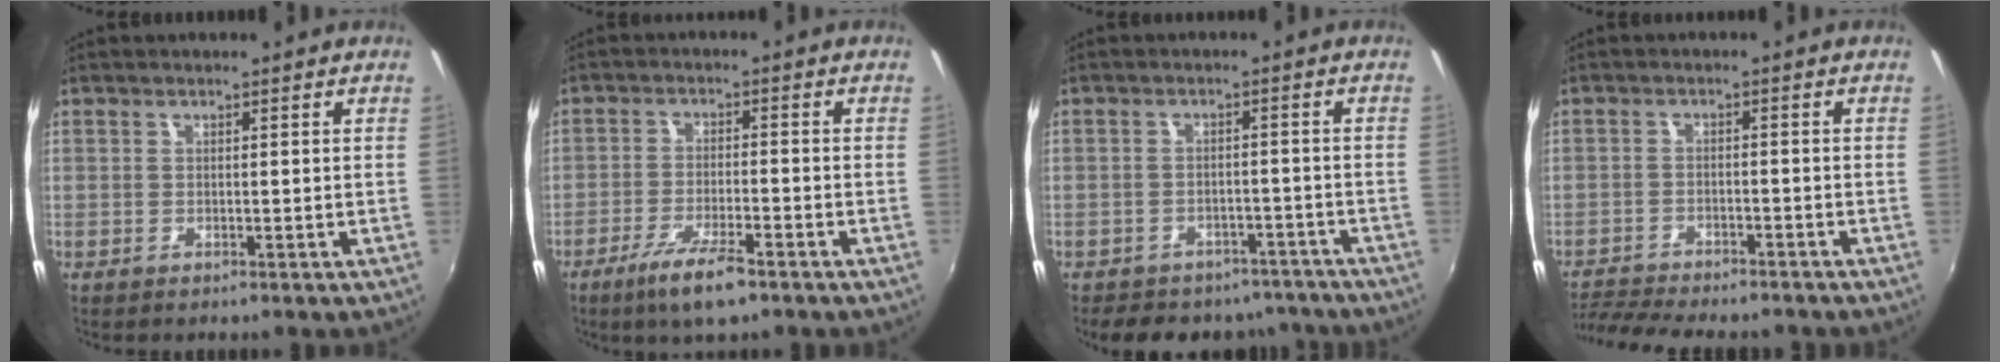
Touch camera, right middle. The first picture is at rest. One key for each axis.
{"total": 8.0, "fx": -5.3, "fy": 1.6, "fz": 5.8, "tx": -0.131, "ty": -0.017, "tz": -0.095}
{"total": 14.3, "fx": -11.8, "fy": 6.7, "fz": 4.5, "tx": -0.103, "ty": 0.016, "tz": -0.139}
{"total": 11.4, "fx": -10.3, "fy": 1.9, "fz": 4.6, "tx": -0.114, "ty": -0.017, "tz": -0.163}